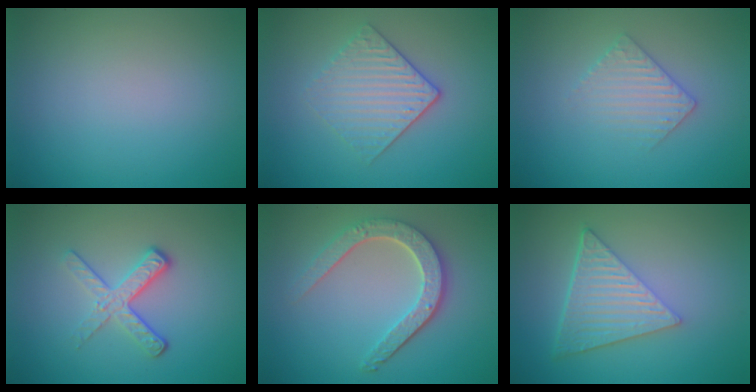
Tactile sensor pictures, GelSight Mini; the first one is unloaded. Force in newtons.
{"total": 3.4, "press": 3.1, "slide": 1.6}
{"total": 2.5, "press": 2.4, "slide": 0.5}
{"total": 3.4, "press": 2.4, "slide": 2.4}
{"total": 4.7, "press": 3.7, "slide": 2.9}
{"total": 6.4, "press": 4.4, "slide": 4.7}